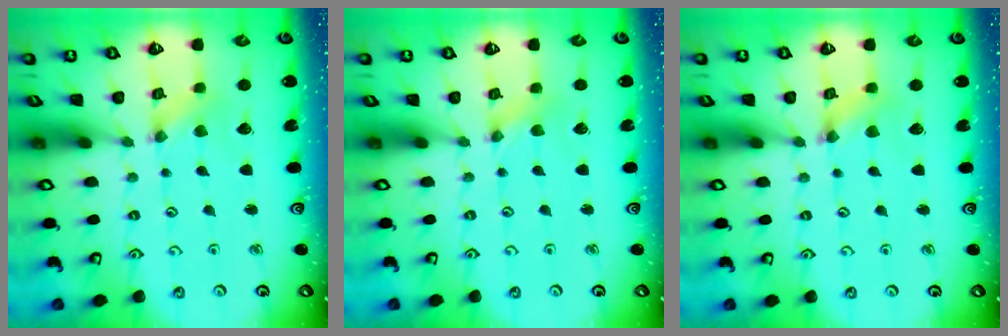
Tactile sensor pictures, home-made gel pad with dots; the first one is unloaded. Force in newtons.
{"total": 0.0}
{"total": 1.9, "press": 1.8, "slide": 0.3}